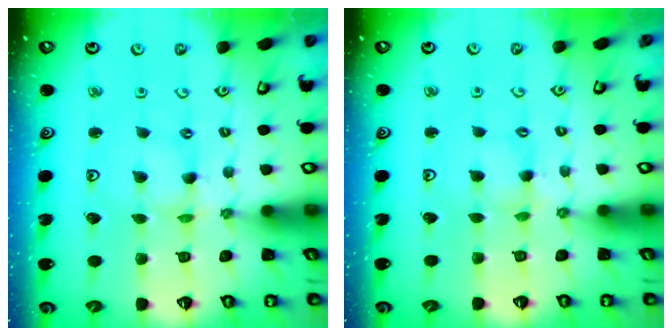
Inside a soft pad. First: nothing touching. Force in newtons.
{"total": 1.6, "press": 1.6, "slide": 0.4}